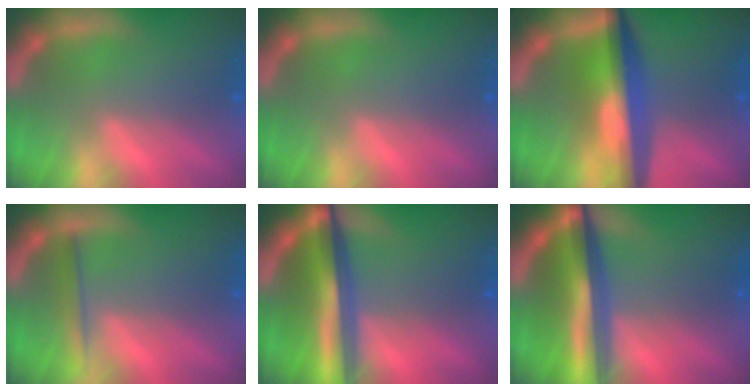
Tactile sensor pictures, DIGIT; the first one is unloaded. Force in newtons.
{"total": 0.0}
{"total": 9.1}
{"total": 2.0}
{"total": 9.4}
{"total": 10.0}